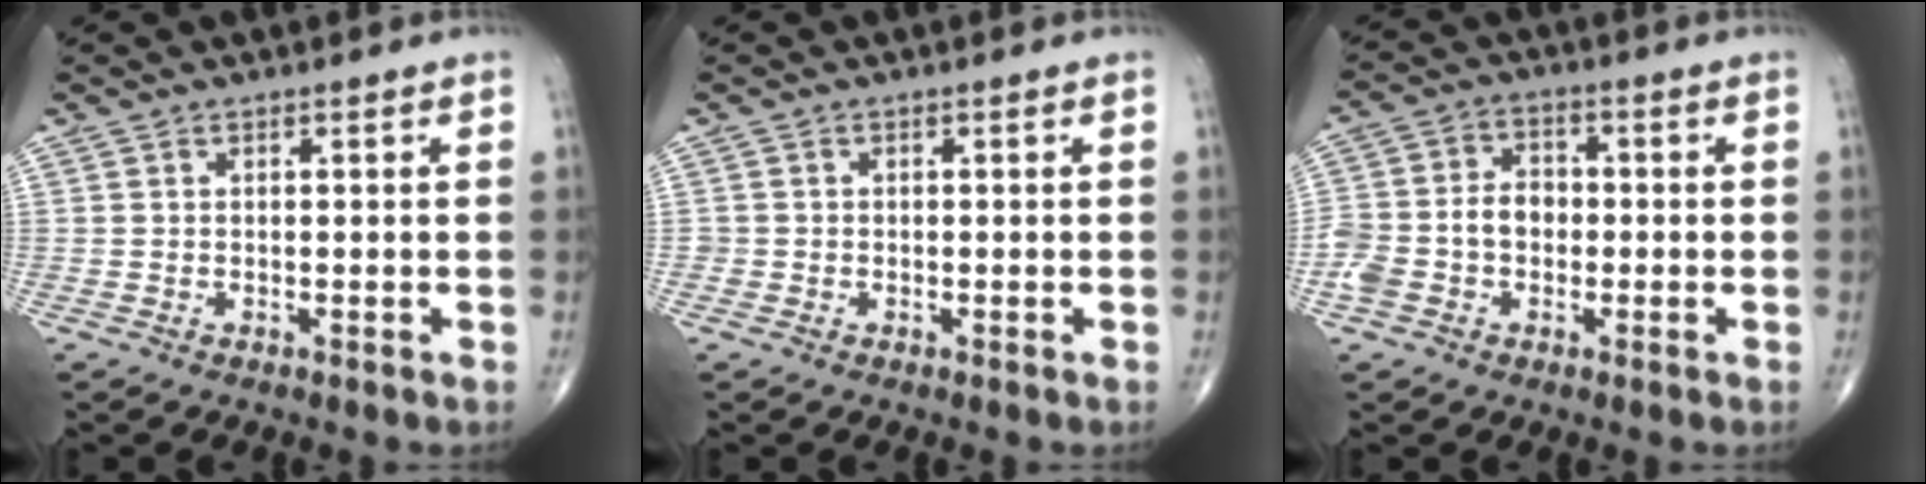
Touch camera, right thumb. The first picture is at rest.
{"total": 0.8, "force": [-0.3, 0.7, 0.0], "torque": [0.004, 0.006, -0.006]}
{"total": 8.9, "force": [-1.7, 6.8, 5.6], "torque": [-0.100, 0.034, -0.038]}